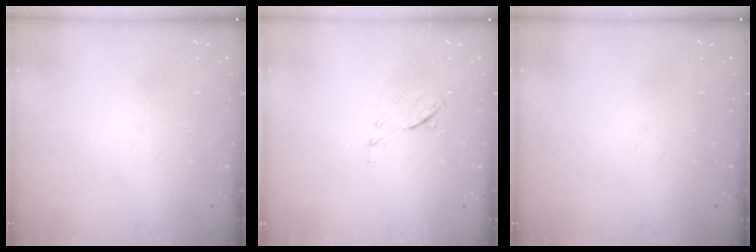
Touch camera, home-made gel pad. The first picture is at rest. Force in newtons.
{"total": 6.2, "press": 6.2, "slide": 0.9}
{"total": 0.0}